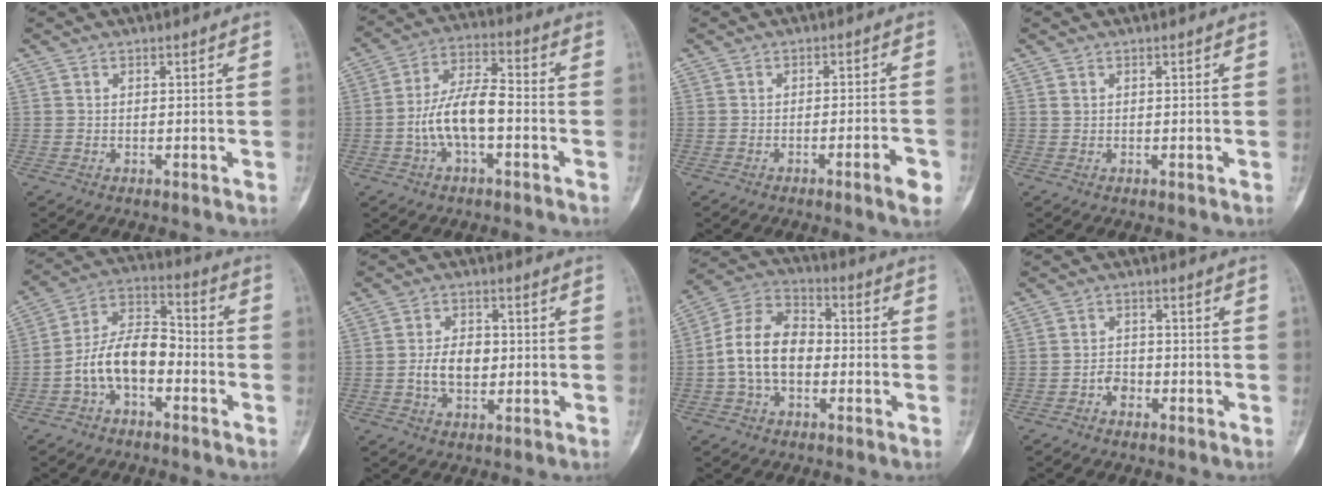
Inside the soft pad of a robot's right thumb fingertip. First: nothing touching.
{"total": 10.9, "force": [-2.4, 5.1, 9.3], "torque": [-0.179, 0.041, -0.051]}
{"total": 4.7, "force": [-2.3, 0.5, 4.1], "torque": [-0.059, 0.012, -0.034]}
{"total": 0.6, "force": [0.3, 0.5, 0.3], "torque": [-0.001, 0.002, 0.006]}
{"total": 12.1, "force": [-3.8, 7.1, 9.1], "torque": [-0.151, 0.055, -0.078]}
{"total": 6.6, "force": [-0.5, 4.4, 4.9], "torque": [-0.074, 0.008, -0.010]}
{"total": 13.2, "force": [-1.4, 9.0, 9.6], "torque": [-0.167, 0.039, -0.036]}
{"total": 2.9, "force": [-1.5, 2.1, 1.2], "torque": [-0.005, 0.014, -0.031]}